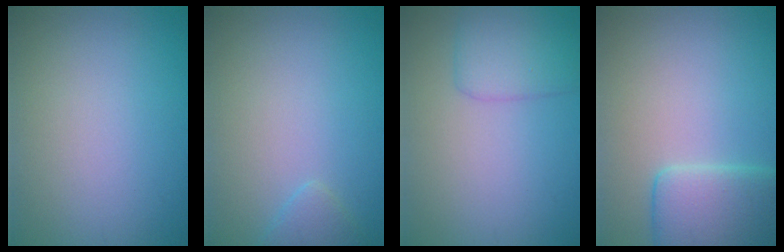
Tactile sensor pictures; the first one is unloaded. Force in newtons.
{"total": 1.4, "press": 1.4, "slide": 0.2}
{"total": 3.1, "press": 3.1, "slide": 0.1}
{"total": 5.5, "press": 5.5, "slide": 0.4}